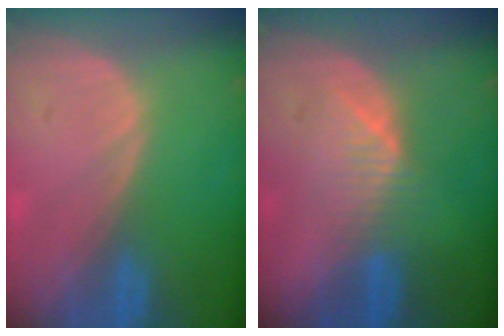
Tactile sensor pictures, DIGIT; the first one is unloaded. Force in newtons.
{"total": 4.1, "press": 4.0, "slide": 0.9}